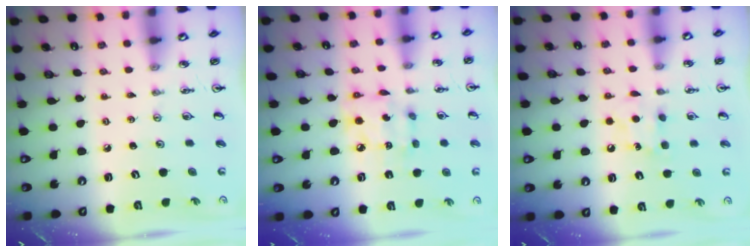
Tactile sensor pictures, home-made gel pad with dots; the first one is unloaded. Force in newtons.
{"total": 7.8, "press": 7.8, "slide": 0.5}
{"total": 5.9, "press": 5.9, "slide": 0.7}